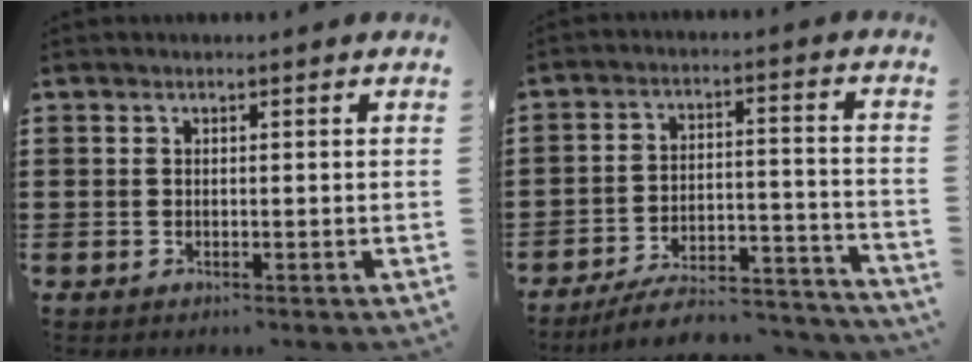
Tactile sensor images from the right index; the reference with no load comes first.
{"total": 6.9, "force": [-6.2, 1.1, 2.7], "torque": [-0.042, 0.006, -0.121]}